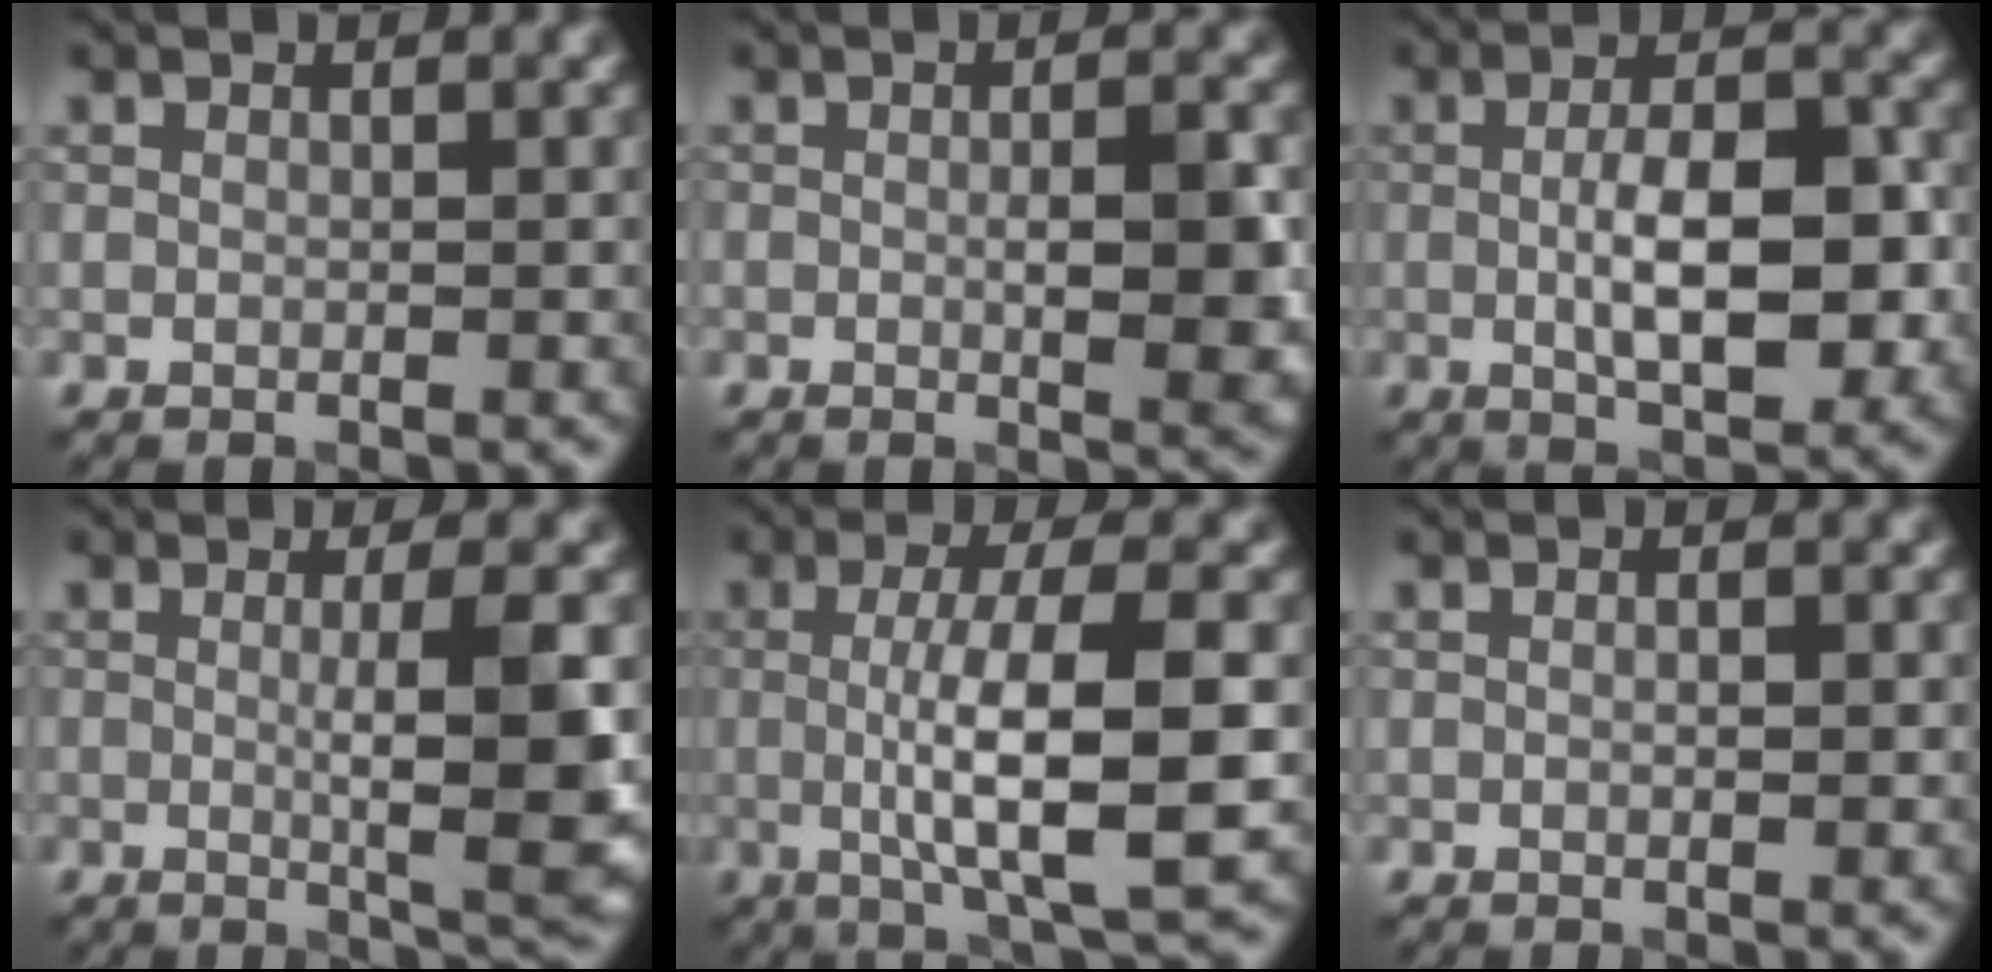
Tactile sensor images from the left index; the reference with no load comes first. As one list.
[{"total": 4.3, "force": [-0.4, 1.1, 4.2], "torque": [-0.063, -0.003, -0.003]}, {"total": 7.3, "force": [-0.4, 2.9, 6.7], "torque": [-0.110, -0.003, -0.006]}, {"total": 6.4, "force": [-0.2, 1.1, 6.3], "torque": [-0.092, -0.007, 0.001]}, {"total": 8.9, "force": [-0.5, 2.1, 8.6], "torque": [-0.127, -0.006, -0.007]}, {"total": 0.7, "force": [0.0, 0.2, 0.7], "torque": [-0.009, -0.006, 0.001]}]